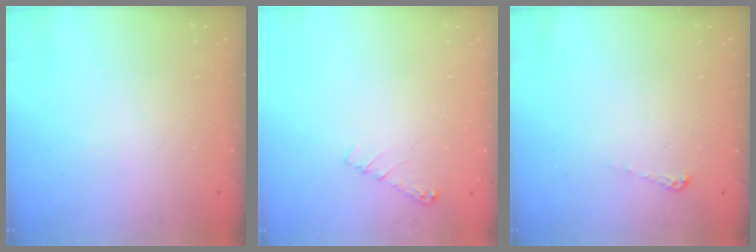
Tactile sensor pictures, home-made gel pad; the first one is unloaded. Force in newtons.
{"total": 4.1, "press": 4.1, "slide": 0.6}
{"total": 3.9, "press": 3.9, "slide": 0.3}